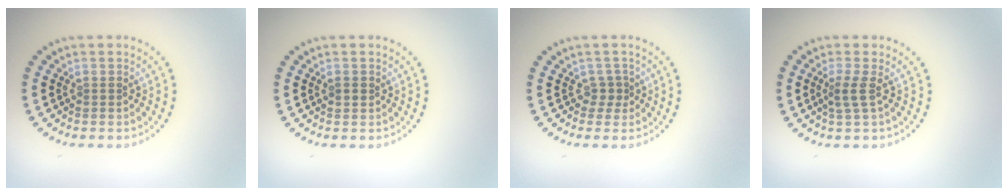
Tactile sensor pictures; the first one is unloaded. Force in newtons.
{"total": 0.9, "press": 0.8, "slide": 0.3}
{"total": 1.2, "press": 0.8, "slide": 0.8}
{"total": 1.8, "press": 1.3, "slide": 1.2}